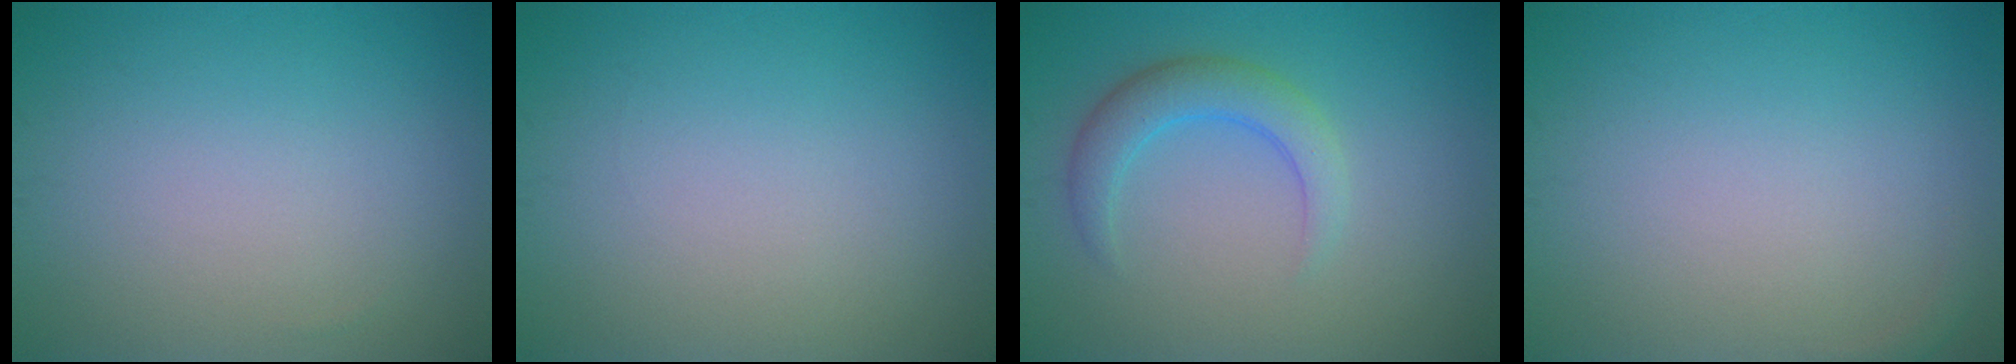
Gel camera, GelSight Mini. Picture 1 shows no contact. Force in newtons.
{"total": 0.0}
{"total": 3.2, "press": 3.2, "slide": 0.2}
{"total": 0.6, "press": 0.6, "slide": 0.1}